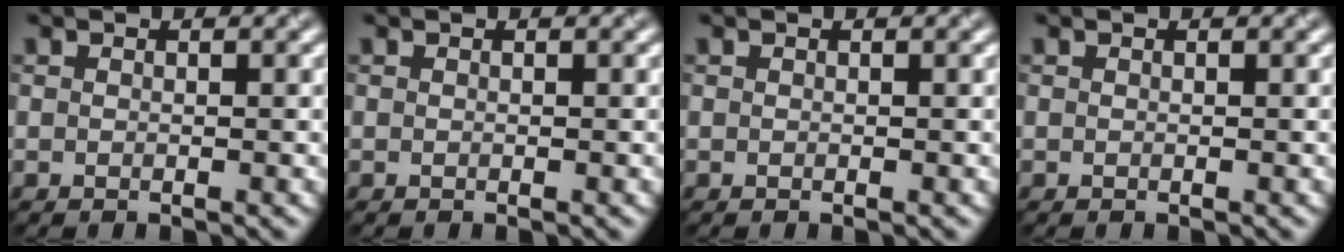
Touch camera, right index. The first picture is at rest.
{"total": 0.0}
{"total": 0.0}
{"total": 0.0}